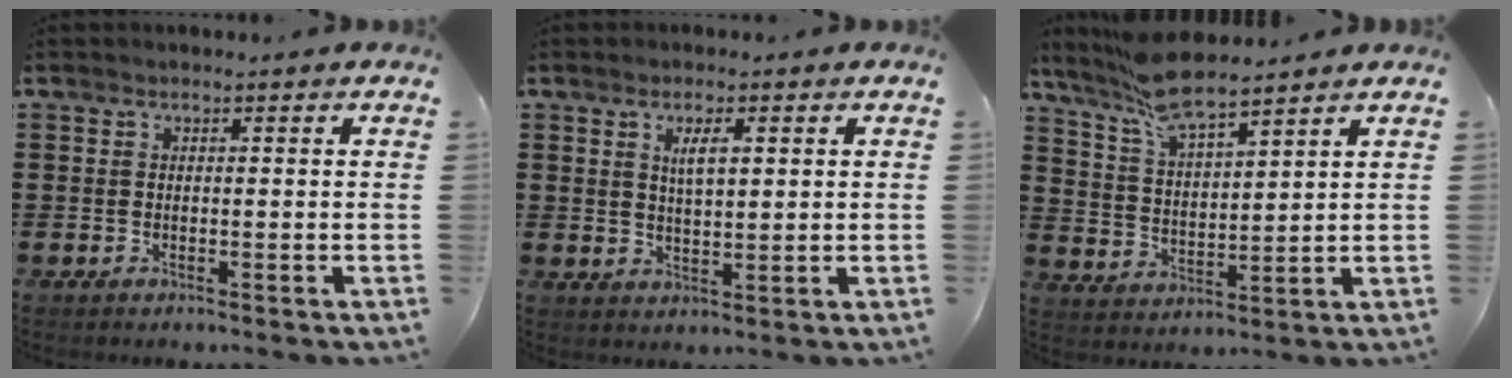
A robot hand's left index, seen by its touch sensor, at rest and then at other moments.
{"total": 3.4, "force": [1.3, 1.0, 3.0], "torque": [-0.053, 0.002, 0.018]}
{"total": 8.4, "force": [7.3, 1.5, 4.0], "torque": [-0.101, -0.023, 0.133]}